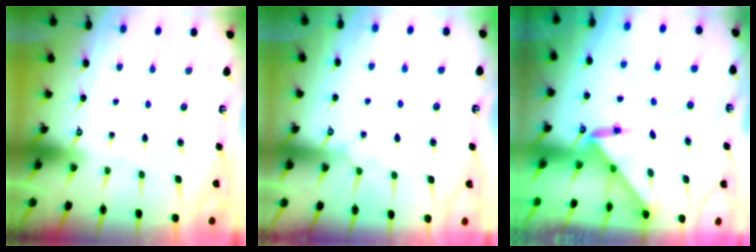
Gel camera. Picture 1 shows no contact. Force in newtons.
{"total": 5.1, "press": 5.0, "slide": 0.7}
{"total": 2.9, "press": 2.9, "slide": 0.2}